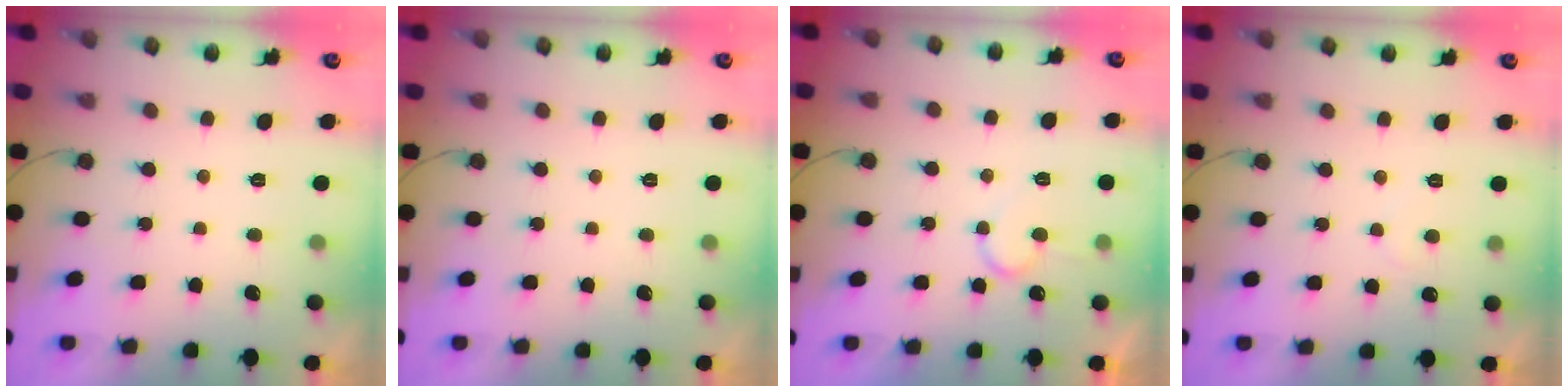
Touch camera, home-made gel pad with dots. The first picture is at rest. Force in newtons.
{"total": 0.0}
{"total": 7.6, "press": 7.5, "slide": 0.8}
{"total": 4.8, "press": 4.8, "slide": 0.2}